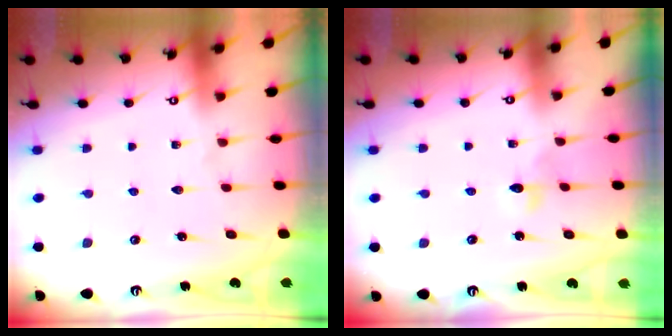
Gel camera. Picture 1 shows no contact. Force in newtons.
{"total": 3.2, "press": 3.1, "slide": 0.7}